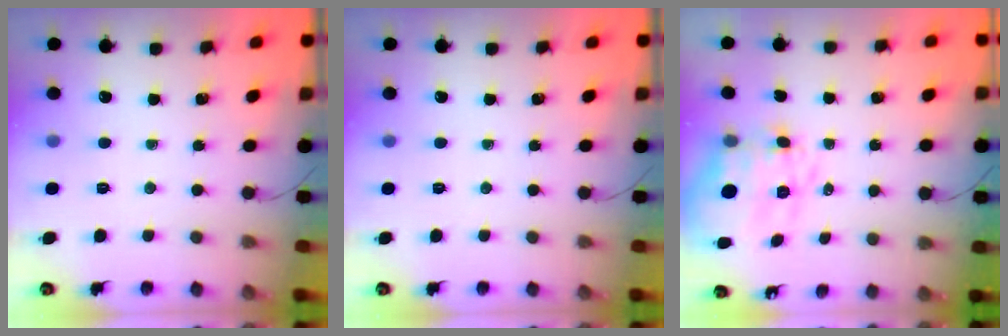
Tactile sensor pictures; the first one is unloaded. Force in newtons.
{"total": 0.0}
{"total": 11.6, "press": 11.2, "slide": 3.1}